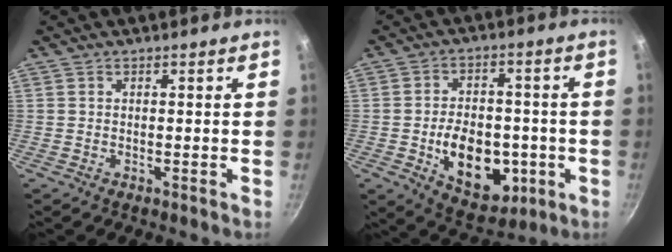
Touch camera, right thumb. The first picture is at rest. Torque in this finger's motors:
{"motor_torque": [-0.24, 0.51, 0.03, -0.01, 0.10]}